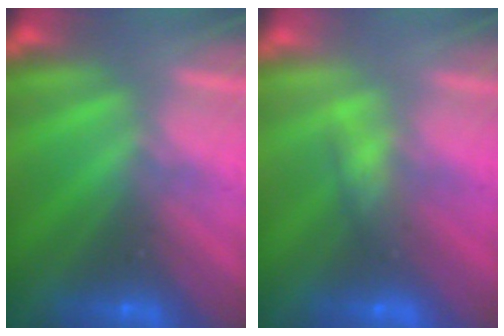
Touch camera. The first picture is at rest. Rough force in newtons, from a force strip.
{"total": 2.7}